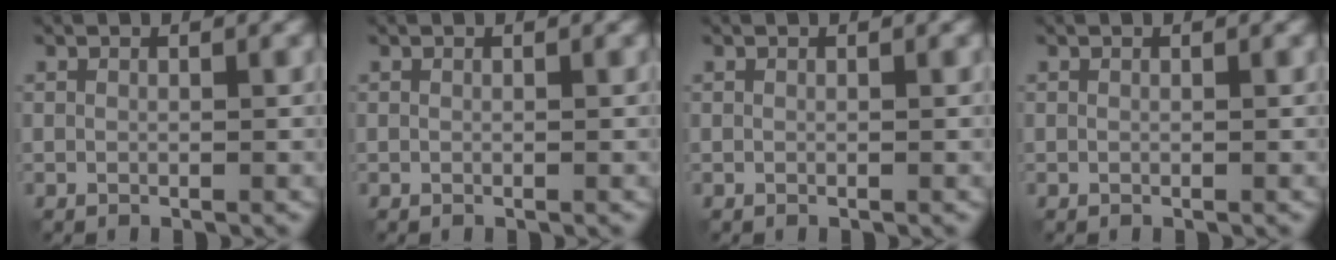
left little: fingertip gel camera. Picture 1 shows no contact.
{"total": 0.0}
{"total": 0.0}
{"total": 0.0}